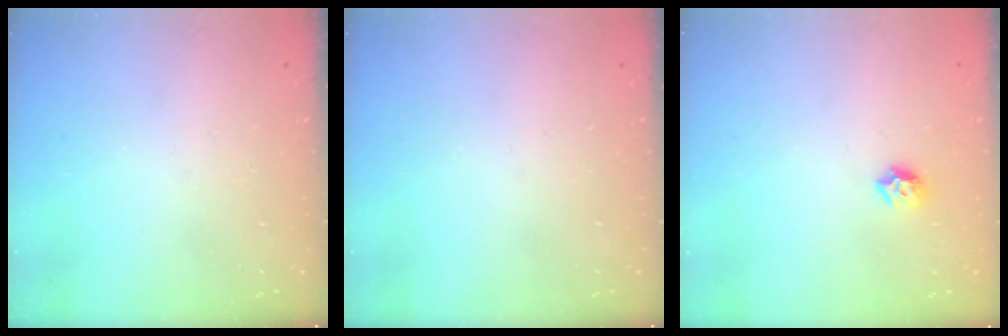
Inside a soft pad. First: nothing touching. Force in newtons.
{"total": 0.0}
{"total": 6.2, "press": 6.2, "slide": 0.8}